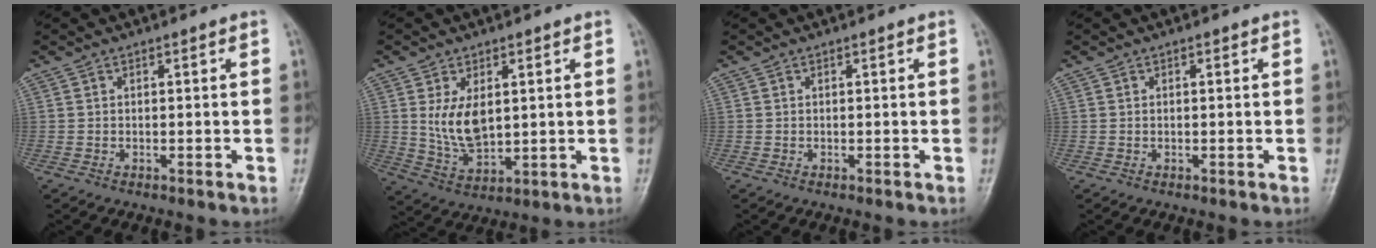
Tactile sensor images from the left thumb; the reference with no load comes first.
{"total": 8.1, "force": [1.7, 4.7, 6.3], "torque": [-0.102, -0.016, 0.047]}
{"total": 0.0}
{"total": 0.0}